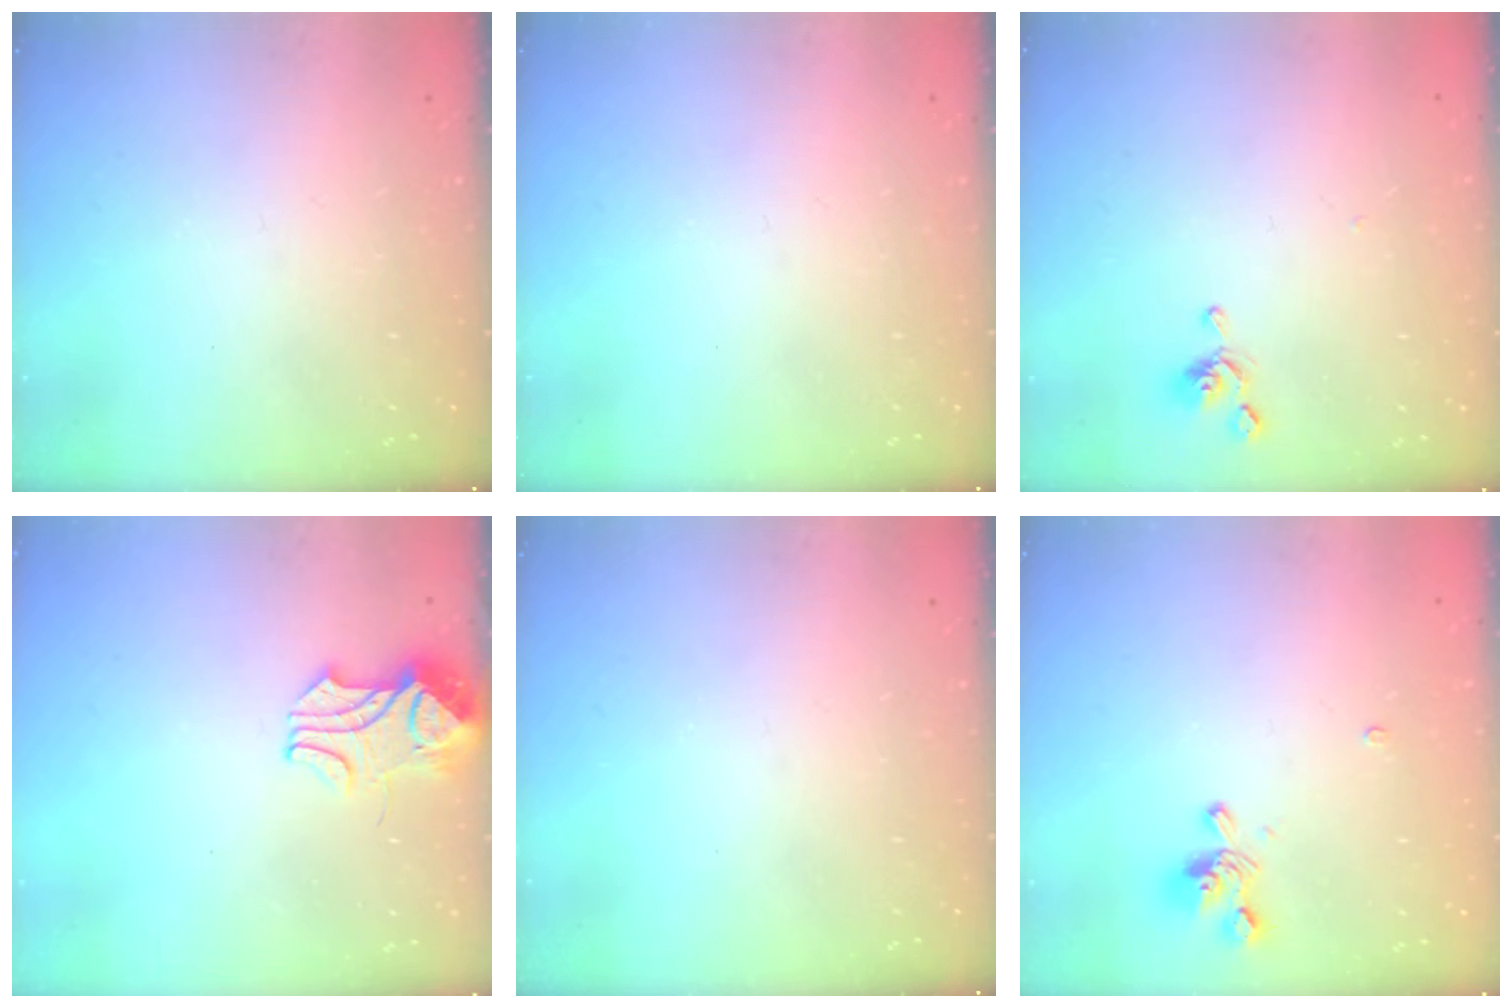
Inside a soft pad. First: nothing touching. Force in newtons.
{"total": 0.0}
{"total": 0.6, "press": 0.3, "slide": 0.6}
{"total": 2.5, "press": 2.4, "slide": 0.8}
{"total": 0.0}
{"total": 1.9, "press": 1.7, "slide": 1.0}